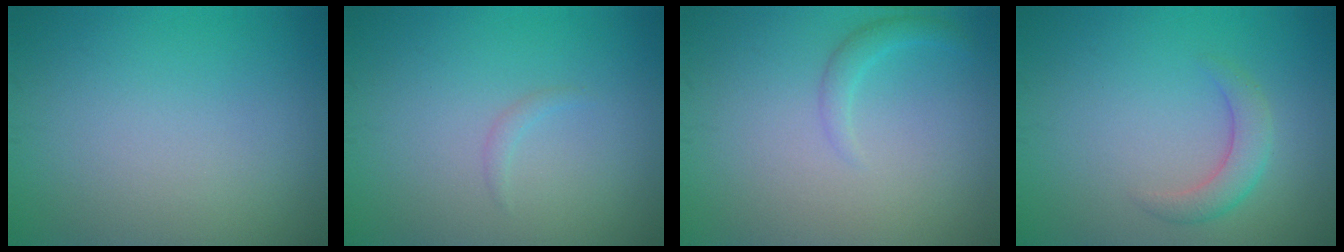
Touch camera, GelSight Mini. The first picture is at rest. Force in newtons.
{"total": 0.7, "press": 0.6, "slide": 0.1}
{"total": 1.4, "press": 1.4, "slide": 0.1}
{"total": 2.4, "press": 2.4, "slide": 0.2}